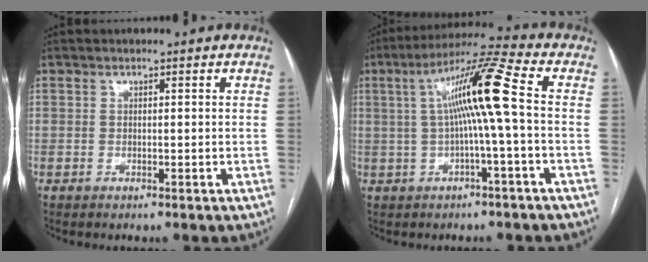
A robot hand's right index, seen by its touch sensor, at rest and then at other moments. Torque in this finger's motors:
{"motor_torque": [1.10, -0.32, 0.63, 0.21]}